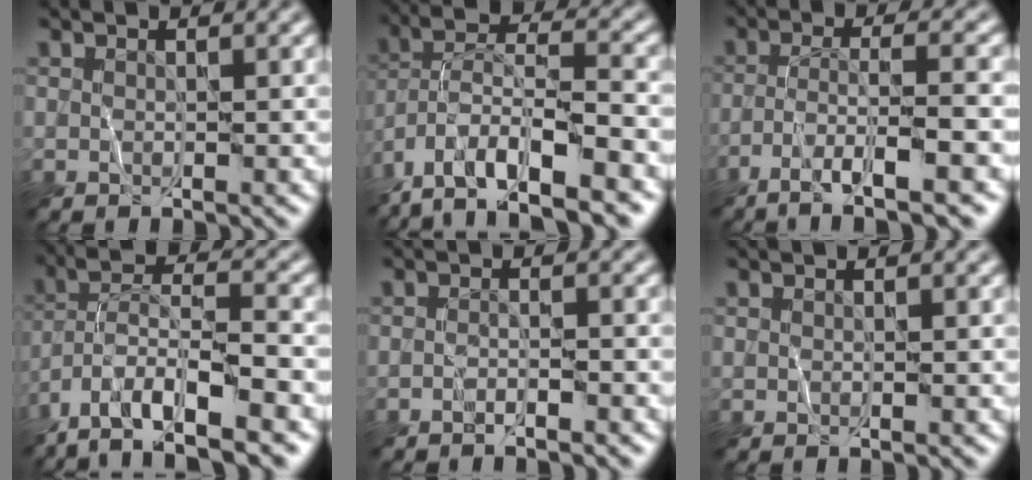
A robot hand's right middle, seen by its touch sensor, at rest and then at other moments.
{"total": 13.1, "force": [-9.1, 4.3, 8.4], "torque": [-0.145, 0.014, -0.144]}
{"total": 6.6, "force": [-3.9, 1.0, 5.2], "torque": [-0.079, 0.011, -0.070]}
{"total": 11.9, "force": [-8.0, 3.6, 8.1], "torque": [-0.146, 0.008, -0.138]}
{"total": 1.1, "force": [-1.1, 0.0, 0.3], "torque": [-0.001, 0.002, -0.023]}
{"total": 0.0}